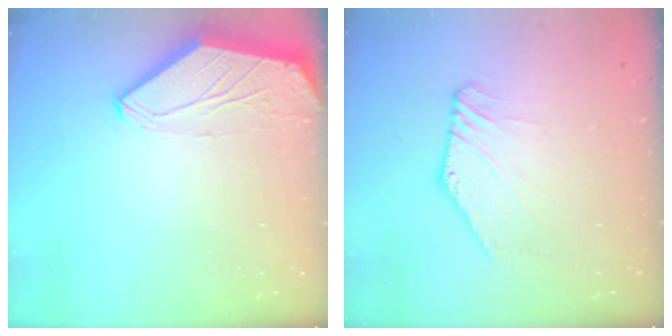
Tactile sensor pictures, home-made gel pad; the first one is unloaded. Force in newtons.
{"total": 2.9, "press": 2.9, "slide": 0.1}